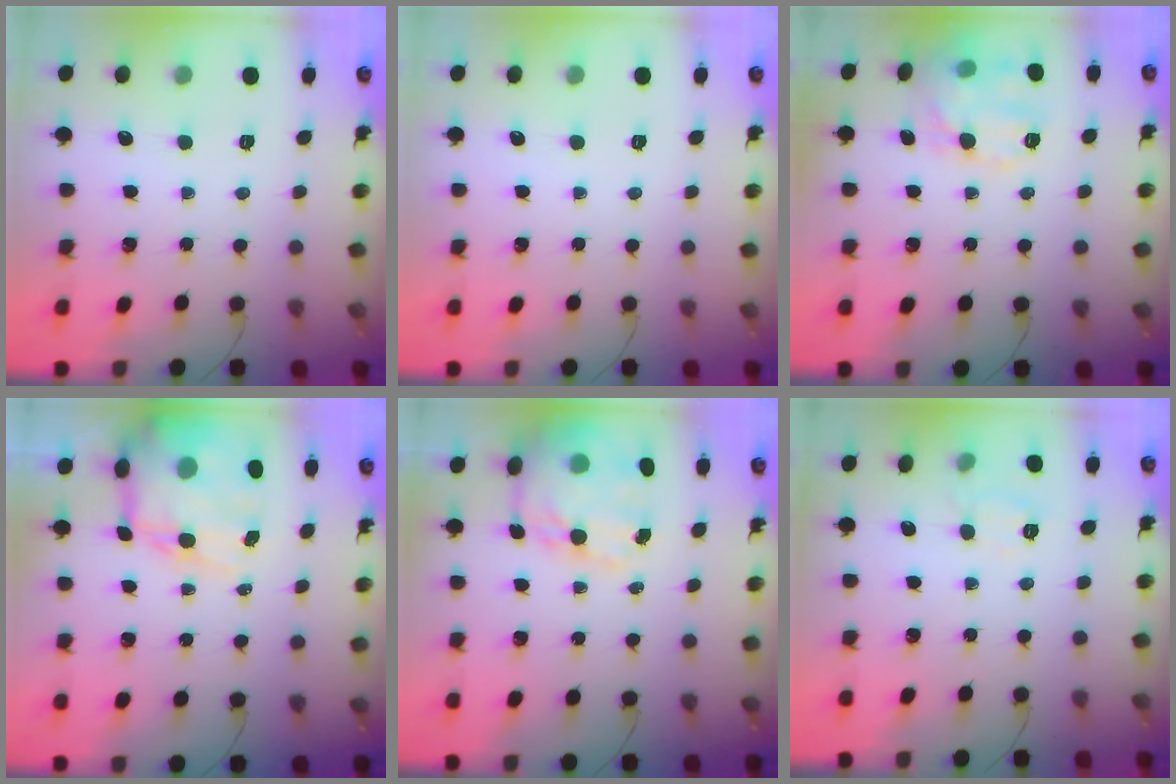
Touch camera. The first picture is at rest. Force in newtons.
{"total": 0.0}
{"total": 13.3, "press": 13.3, "slide": 0.7}
{"total": 15.5, "press": 15.1, "slide": 3.8}
{"total": 18.4, "press": 17.8, "slide": 4.7}
{"total": 6.1, "press": 6.0, "slide": 1.1}